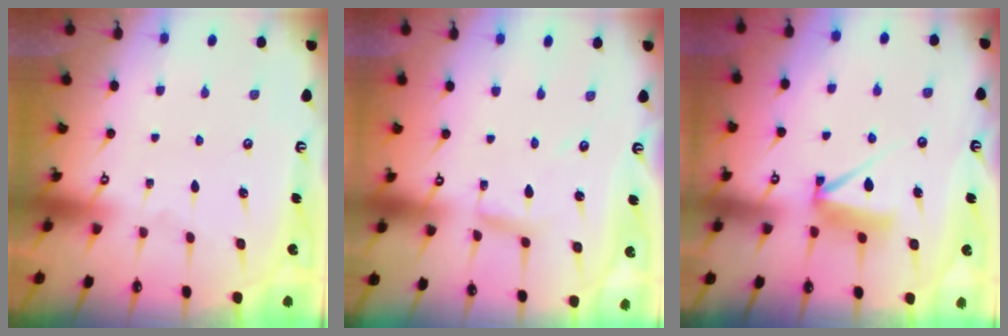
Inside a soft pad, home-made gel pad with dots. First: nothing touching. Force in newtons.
{"total": 3.3, "press": 3.2, "slide": 0.3}
{"total": 7.1, "press": 7.0, "slide": 0.8}